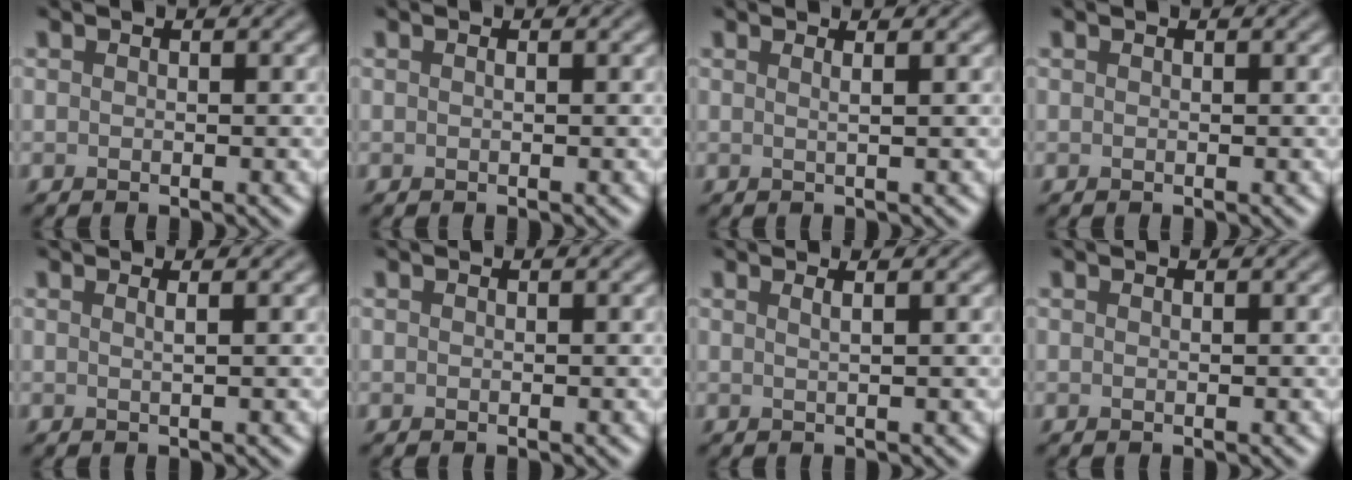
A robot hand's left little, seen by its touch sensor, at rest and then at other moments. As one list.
[{"total": 0.0}, {"total": 1.6, "force": [0.7, 0.7, 1.3], "torque": [-0.010, 0.000, -0.011]}, {"total": 0.0}, {"total": 1.3, "force": [0.5, 0.5, 1.0], "torque": [-0.007, 0.000, -0.004]}, {"total": 0.0}, {"total": 1.8, "force": [0.9, 0.8, 1.3], "torque": [-0.005, 0.001, -0.007]}, {"total": 0.0}]